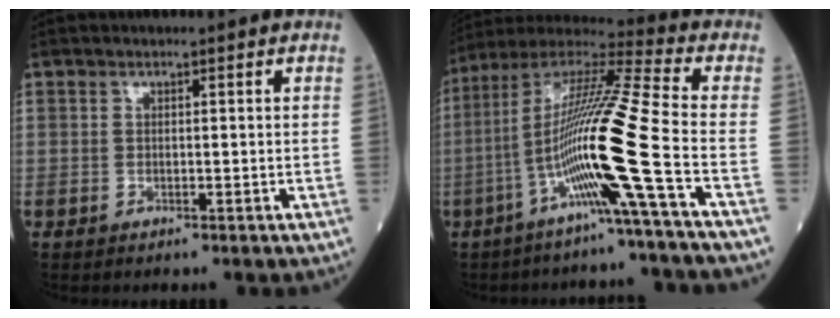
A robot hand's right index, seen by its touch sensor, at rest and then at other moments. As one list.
[{"total": 20.3, "force": [-6.9, -2.3, 19.0], "torque": [-0.382, -0.008, -0.144]}]